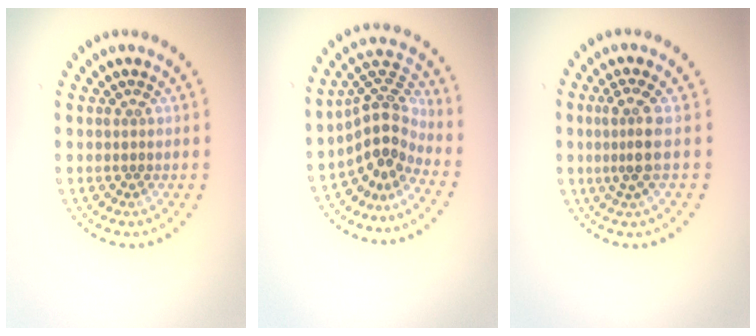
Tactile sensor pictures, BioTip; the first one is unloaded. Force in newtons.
{"total": 4.0, "press": 2.8, "slide": 2.9}
{"total": 2.5, "press": 1.9, "slide": 1.7}